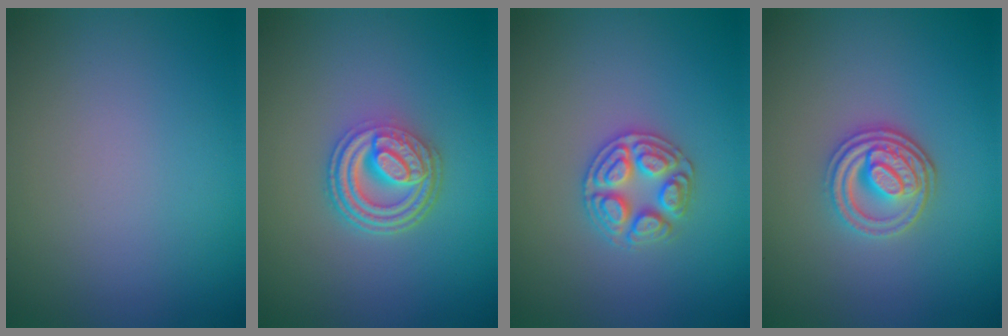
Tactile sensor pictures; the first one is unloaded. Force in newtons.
{"total": 4.8, "press": 3.6, "slide": 3.1}
{"total": 3.2, "press": 3.1, "slide": 0.4}
{"total": 3.5, "press": 3.0, "slide": 1.8}